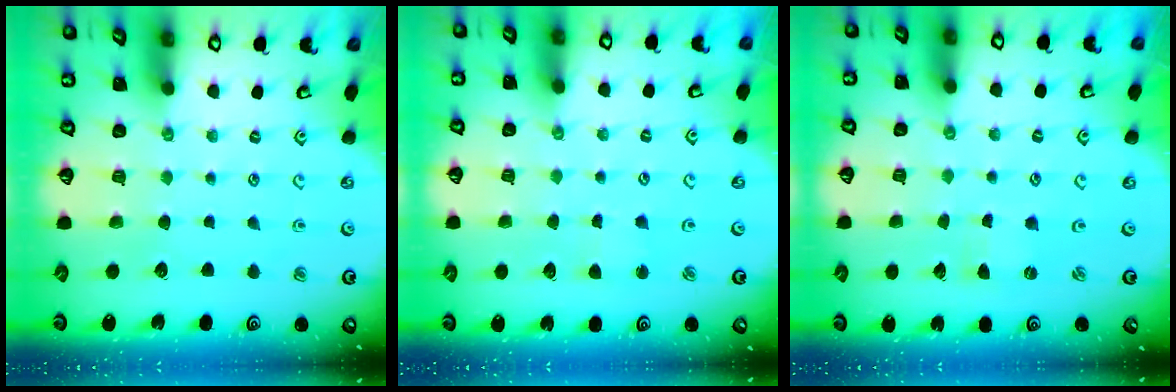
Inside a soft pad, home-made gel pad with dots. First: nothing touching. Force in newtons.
{"total": 2.2, "press": 2.2, "slide": 0.2}
{"total": 0.0}